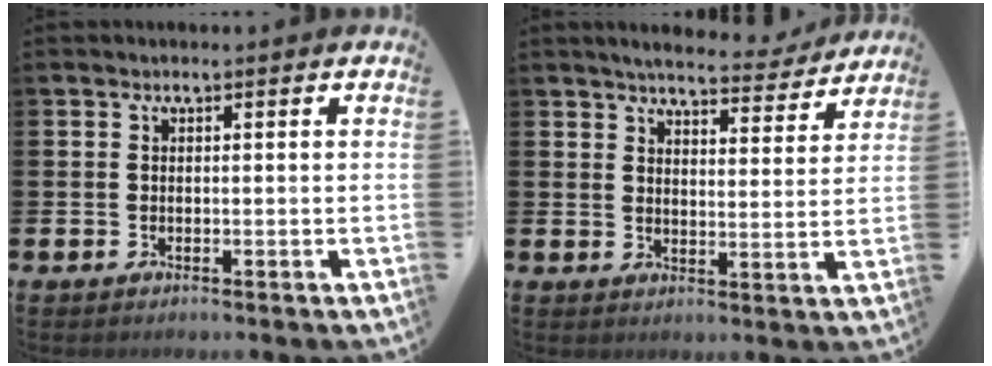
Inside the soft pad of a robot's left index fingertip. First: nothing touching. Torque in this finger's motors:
{"motor_torque": [0.65, -1.49, 0.10, 0.02]}